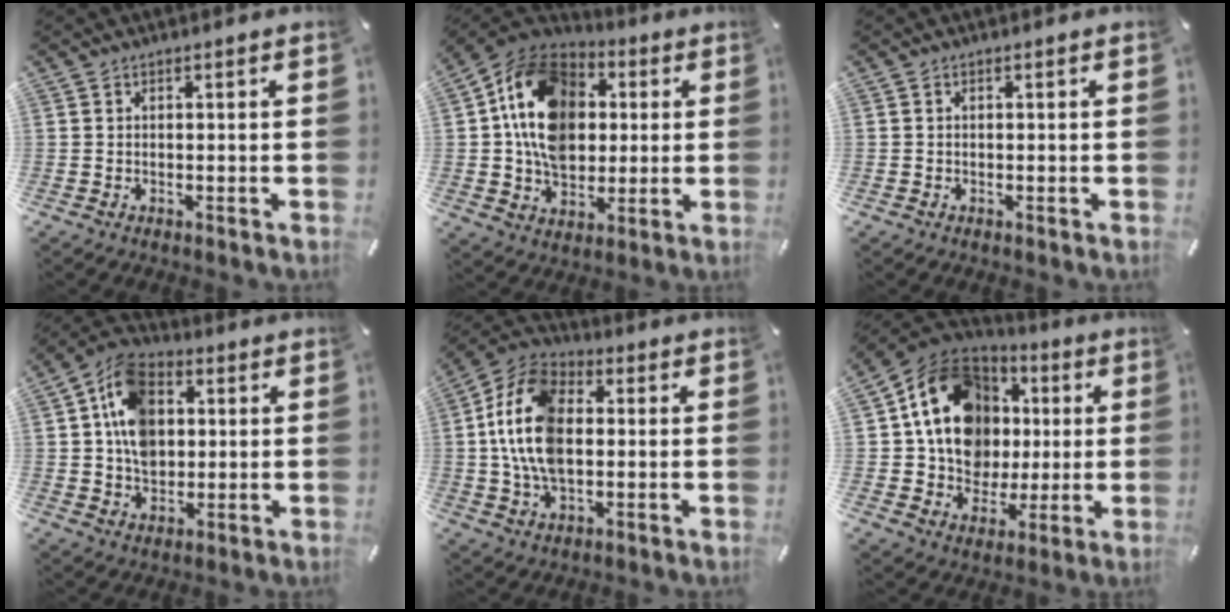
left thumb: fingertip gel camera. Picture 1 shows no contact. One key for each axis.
{"total": 17.1, "fx": 1.6, "fy": 13.9, "fz": 9.8, "tx": -0.187, "ty": 0.014, "tz": 0.031}
{"total": 0.0}
{"total": 13.2, "fx": 2.1, "fy": 10.3, "fz": 8.0, "tx": -0.155, "ty": 0.012, "tz": 0.040}
{"total": 15.6, "fx": 0.0, "fy": 10.6, "fz": 11.5, "tx": -0.264, "ty": 0.009, "tz": -0.001}
{"total": 18.4, "fx": 4.3, "fy": 15.8, "fz": 8.5, "tx": -0.141, "ty": -0.023, "tz": 0.094}